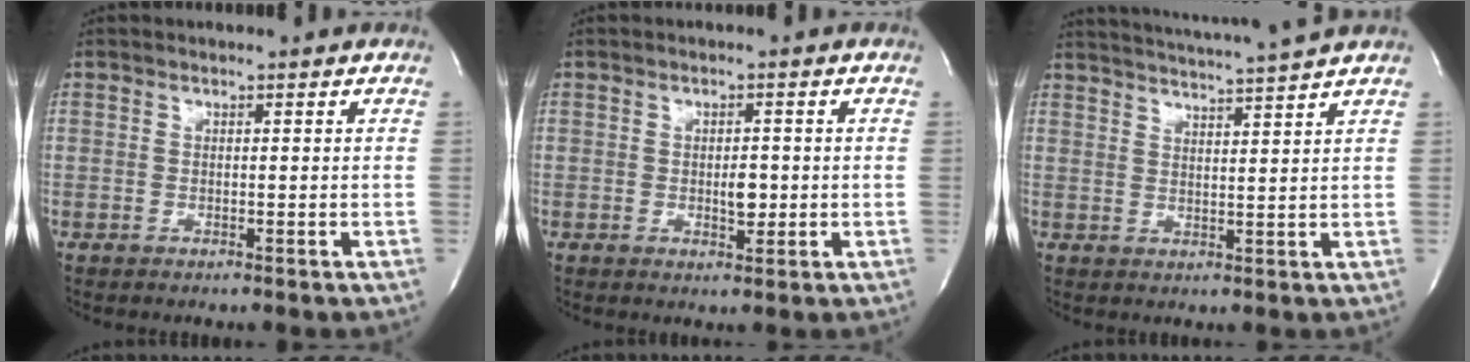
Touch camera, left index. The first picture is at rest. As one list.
[{"total": 2.5, "force": [-0.5, 1.2, 2.2], "torque": [-0.036, -0.005, -0.005]}, {"total": 10.3, "force": [9.5, -2.0, 3.4], "torque": [-0.065, -0.011, 0.136]}]